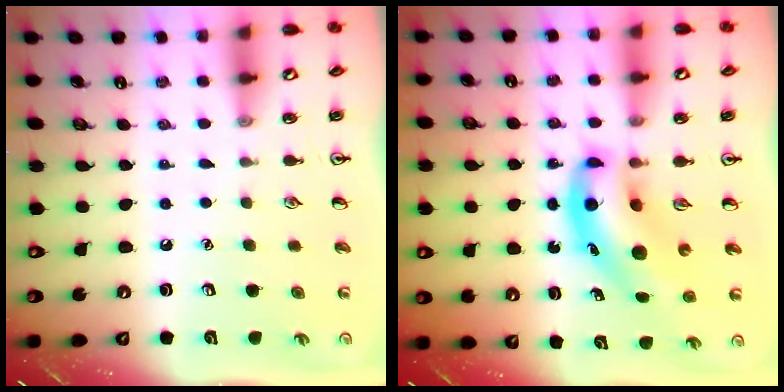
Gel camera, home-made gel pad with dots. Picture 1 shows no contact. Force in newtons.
{"total": 9.8, "press": 9.4, "slide": 2.8}